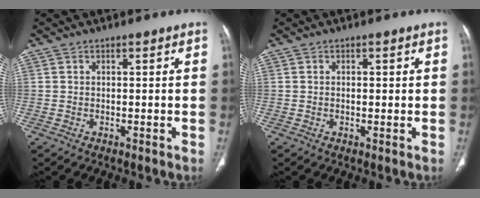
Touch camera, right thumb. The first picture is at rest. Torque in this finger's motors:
{"motor_torque": [0.20, -0.26, -0.39, 0.17, -0.02]}